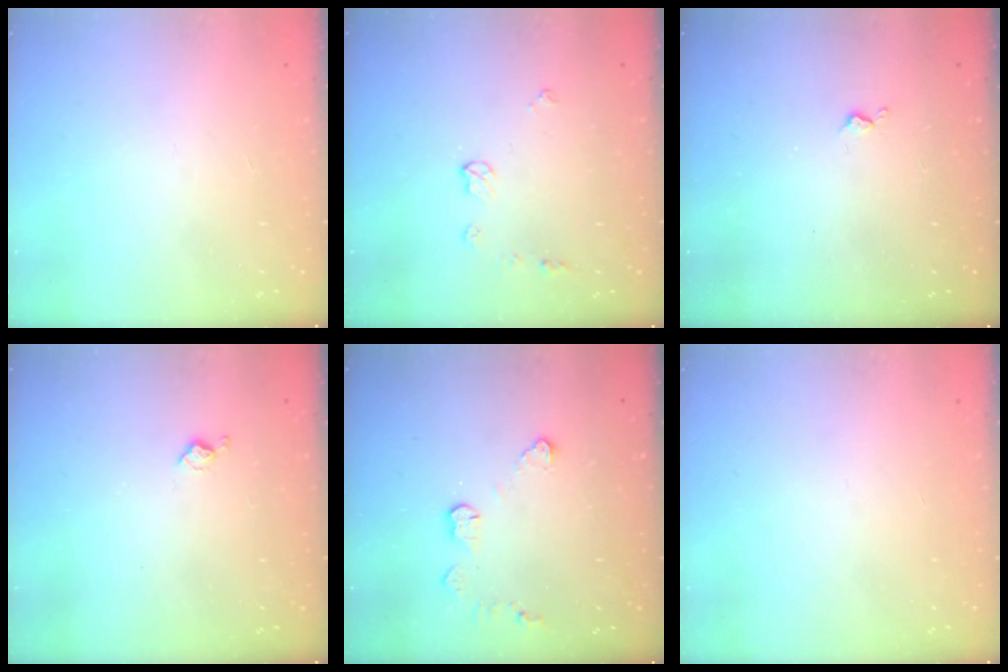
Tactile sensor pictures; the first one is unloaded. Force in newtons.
{"total": 5.9, "press": 5.8, "slide": 0.7}
{"total": 2.2, "press": 2.1, "slide": 0.5}
{"total": 5.0, "press": 4.9, "slide": 0.8}
{"total": 4.6, "press": 4.6, "slide": 0.2}
{"total": 0.0}